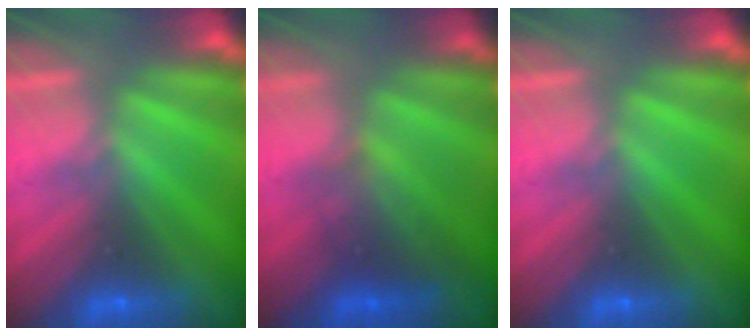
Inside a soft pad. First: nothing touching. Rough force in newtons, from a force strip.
{"total": 2.4}
{"total": 0.0}